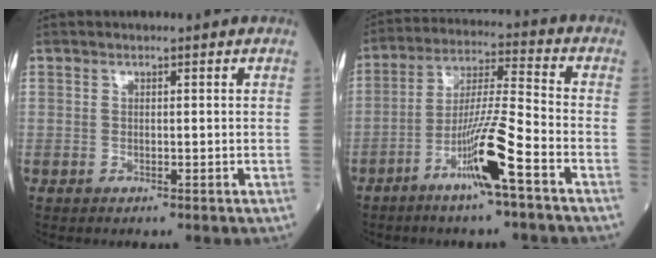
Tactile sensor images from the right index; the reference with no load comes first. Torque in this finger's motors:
{"motor_torque": [0.66, -0.43, 0.96, 0.21]}